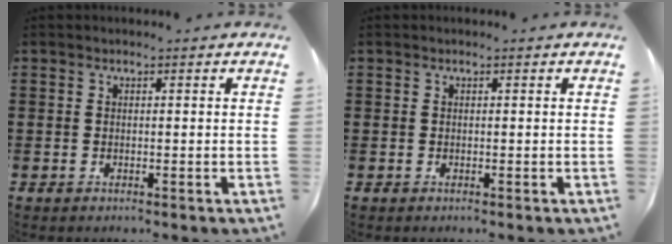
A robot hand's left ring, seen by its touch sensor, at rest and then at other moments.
{"total": 0.0}